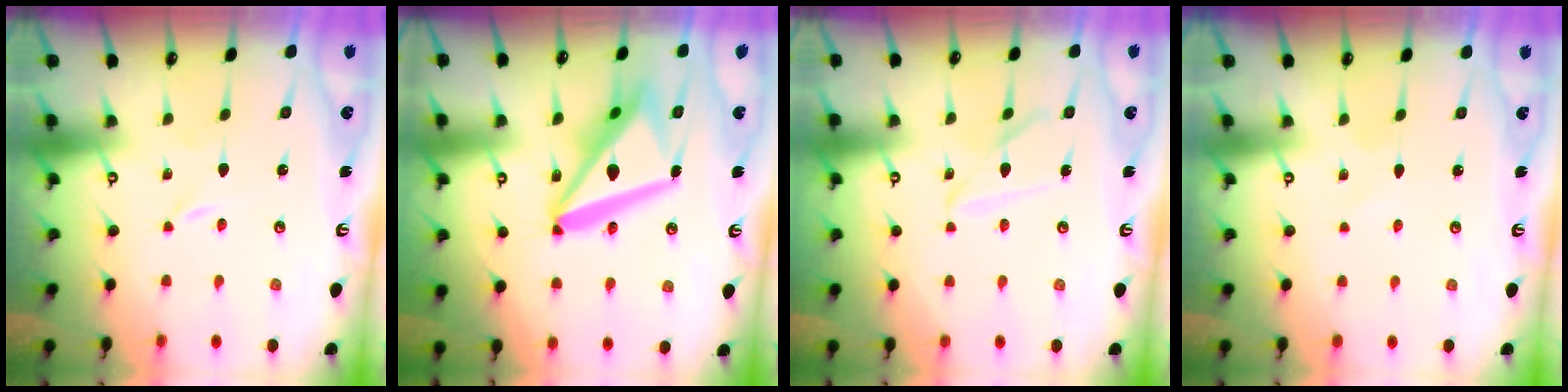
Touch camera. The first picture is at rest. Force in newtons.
{"total": 19.7, "press": 19.6, "slide": 2.1}
{"total": 10.7, "press": 10.7, "slide": 0.9}
{"total": 2.5, "press": 2.5, "slide": 0.3}